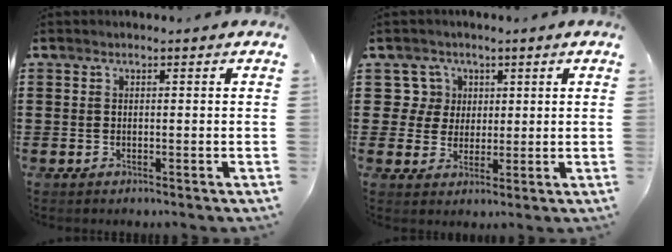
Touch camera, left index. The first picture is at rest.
{"total": 5.3, "force": [1.9, 4.9, 0.5], "torque": [-0.023, 0.008, 0.030]}